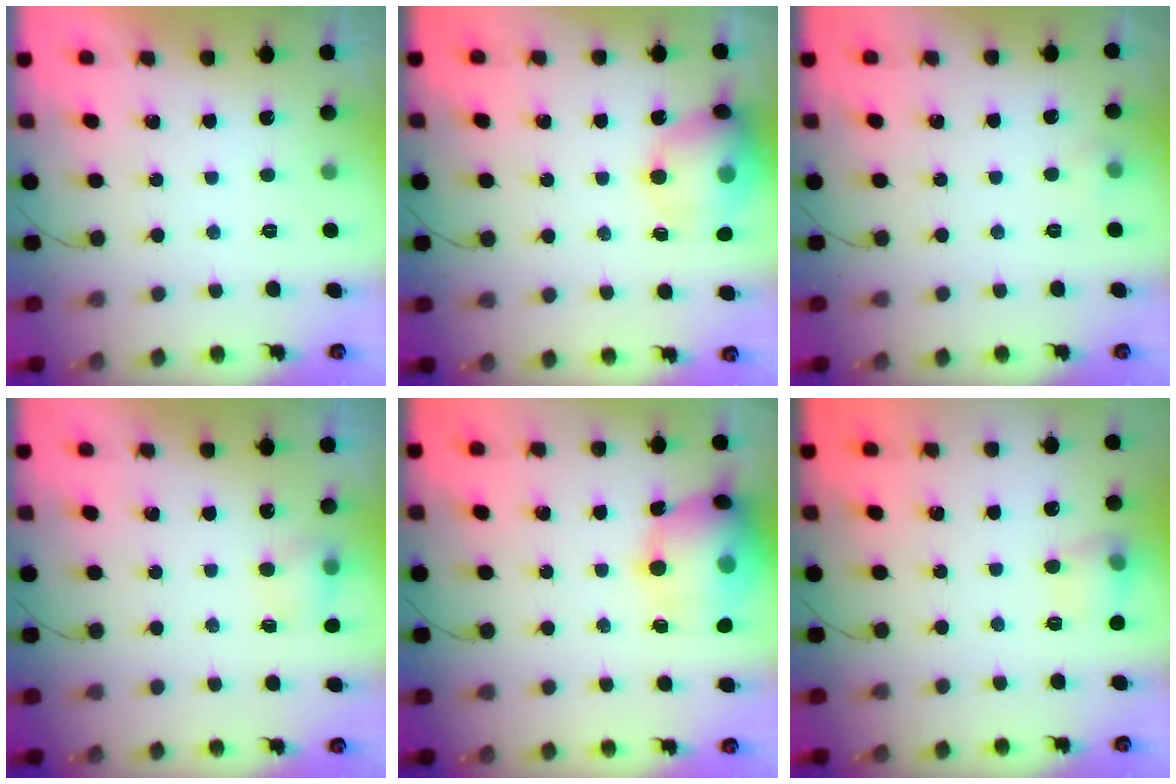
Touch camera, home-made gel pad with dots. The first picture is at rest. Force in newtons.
{"total": 15.7, "press": 15.5, "slide": 2.6}
{"total": 3.7, "press": 3.5, "slide": 1.4}
{"total": 4.3, "press": 4.1, "slide": 1.2}
{"total": 16.4, "press": 16.1, "slide": 3.3}
{"total": 8.9, "press": 8.9, "slide": 0.7}